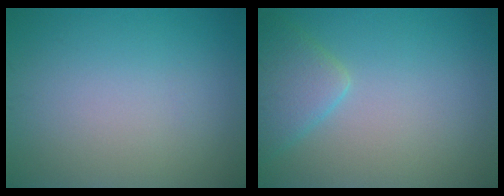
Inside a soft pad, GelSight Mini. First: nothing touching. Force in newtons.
{"total": 3.3, "press": 3.3, "slide": 0.3}